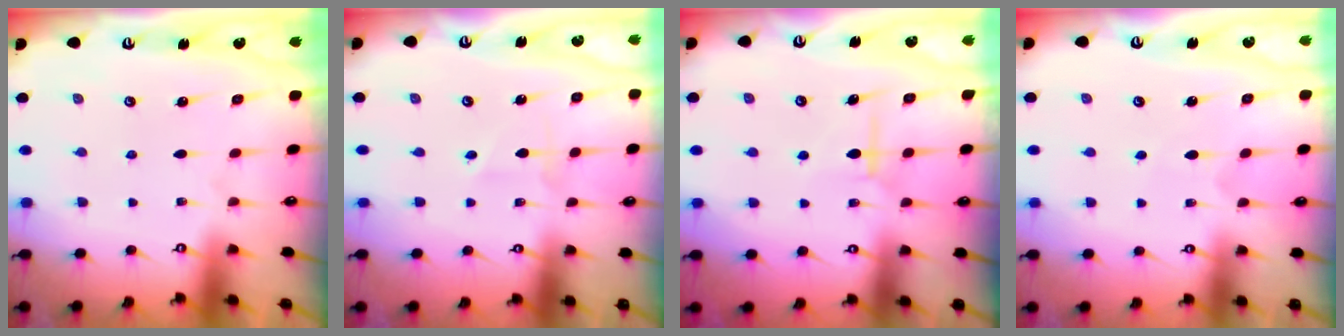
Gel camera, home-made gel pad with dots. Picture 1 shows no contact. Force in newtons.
{"total": 3.0, "press": 2.9, "slide": 0.5}
{"total": 6.1, "press": 6.1, "slide": 0.2}
{"total": 3.9, "press": 3.9, "slide": 0.4}